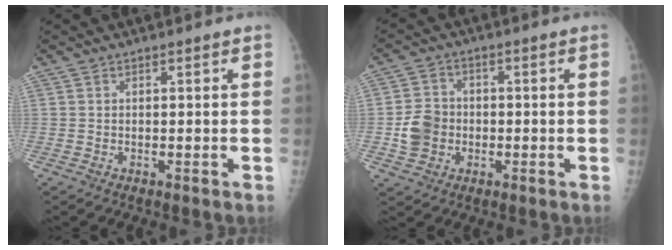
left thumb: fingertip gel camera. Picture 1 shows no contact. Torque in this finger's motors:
{"motor_torque": [-0.06, 0.08, 0.38, 0.14, 0.04]}